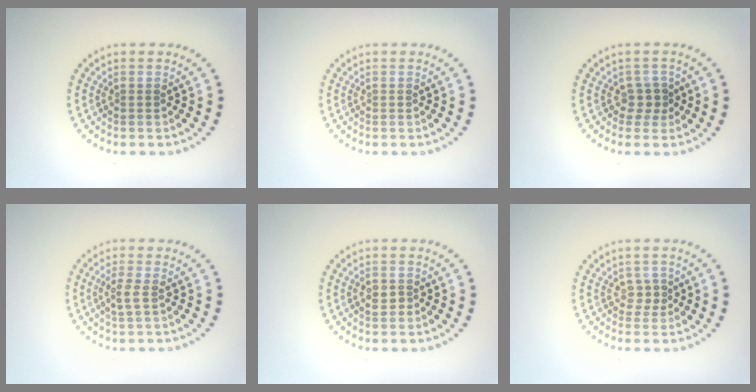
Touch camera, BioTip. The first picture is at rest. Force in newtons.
{"total": 0.0}
{"total": 1.7, "press": 1.4, "slide": 1.1}
{"total": 1.5, "press": 1.3, "slide": 0.6}
{"total": 1.2, "press": 1.2, "slide": 0.4}
{"total": 1.0, "press": 0.8, "slide": 0.5}